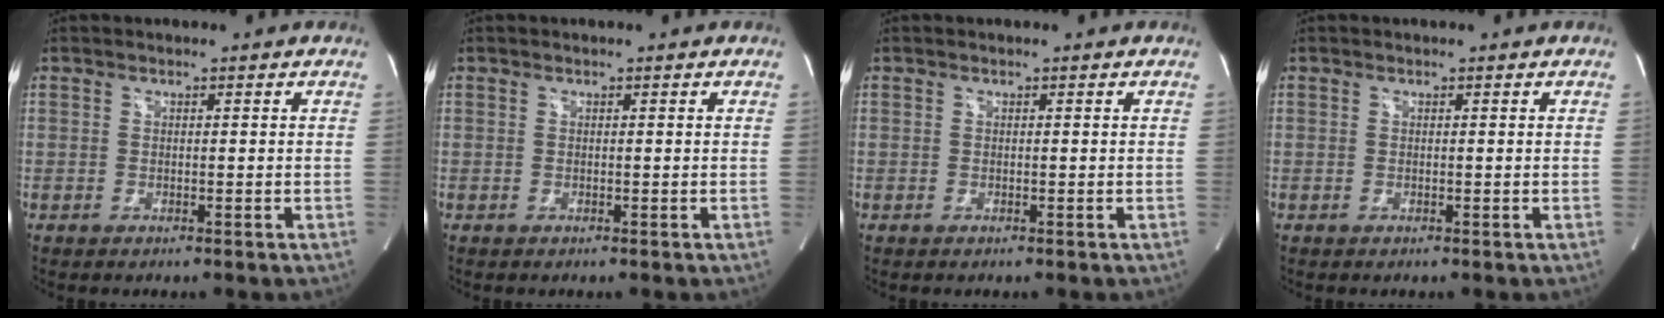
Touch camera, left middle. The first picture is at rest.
{"total": 0.0}
{"total": 0.0}
{"total": 0.0}